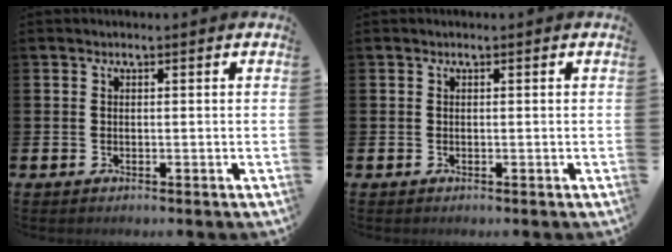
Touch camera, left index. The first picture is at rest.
{"total": 0.0}